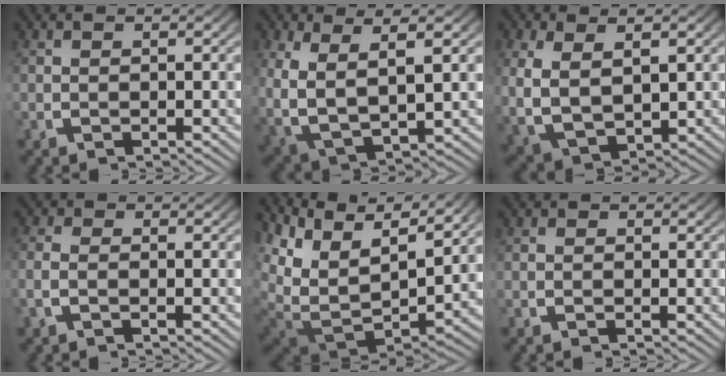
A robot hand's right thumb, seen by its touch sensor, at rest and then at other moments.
{"total": 10.2, "force": [-0.7, 7.7, 6.7], "torque": [-0.173, -0.052, 0.002]}
{"total": 8.4, "force": [-0.4, 6.6, 5.2], "torque": [-0.148, -0.041, 0.010]}
{"total": 1.4, "force": [-1.4, -0.1, 0.0], "torque": [-0.019, -0.011, -0.021]}
{"total": 12.8, "force": [-1.9, 9.1, 8.7], "torque": [-0.218, -0.068, -0.013]}
{"total": 0.6, "force": [-0.3, -0.2, -0.5], "torque": [0.005, -0.002, -0.004]}